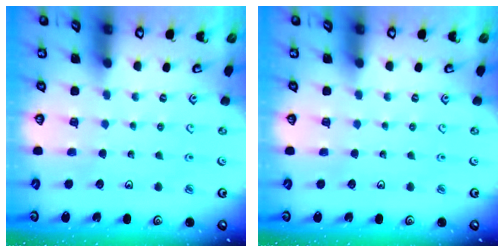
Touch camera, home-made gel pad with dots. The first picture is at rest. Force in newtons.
{"total": 0.0}